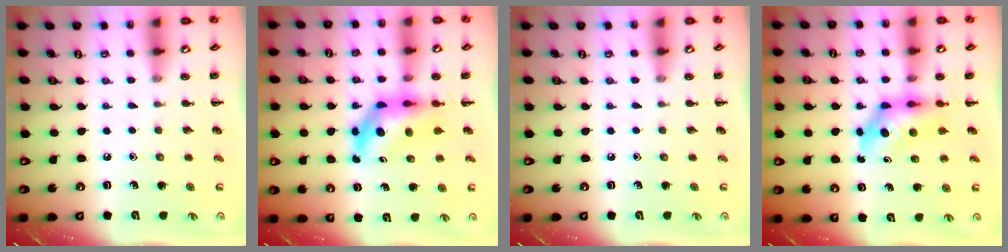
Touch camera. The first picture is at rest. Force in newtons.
{"total": 6.0, "press": 5.7, "slide": 1.9}
{"total": 0.0}
{"total": 5.4, "press": 5.3, "slide": 1.0}